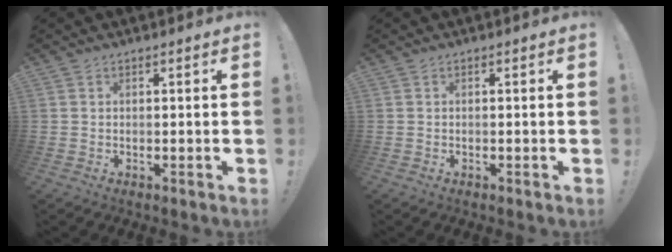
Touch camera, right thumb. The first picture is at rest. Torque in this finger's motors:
{"motor_torque": [-0.04, 0.04, 0.05, -0.02, 0.03]}